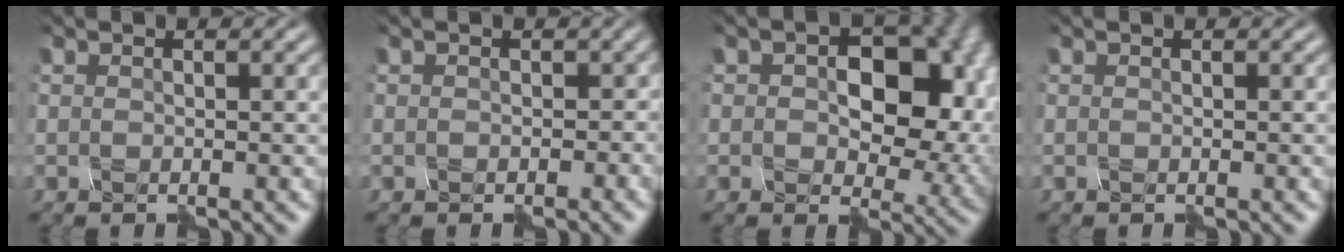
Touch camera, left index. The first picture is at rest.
{"total": 1.1, "force": [-0.5, 0.9, 0.4], "torque": [-0.001, 0.006, 0.014]}
{"total": 11.7, "force": [1.1, 7.5, 8.8], "torque": [-0.101, 0.006, 0.040]}
{"total": 0.0}